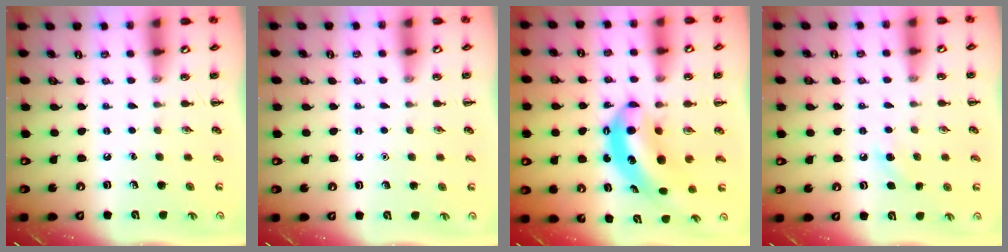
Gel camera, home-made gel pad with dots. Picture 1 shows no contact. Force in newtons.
{"total": 1.6, "press": 1.6, "slide": 0.1}
{"total": 7.5, "press": 7.3, "slide": 1.9}
{"total": 4.4, "press": 4.2, "slide": 1.2}